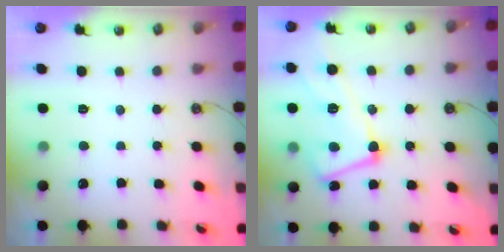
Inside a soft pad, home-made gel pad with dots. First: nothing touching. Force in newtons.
{"total": 8.4, "press": 8.2, "slide": 1.6}